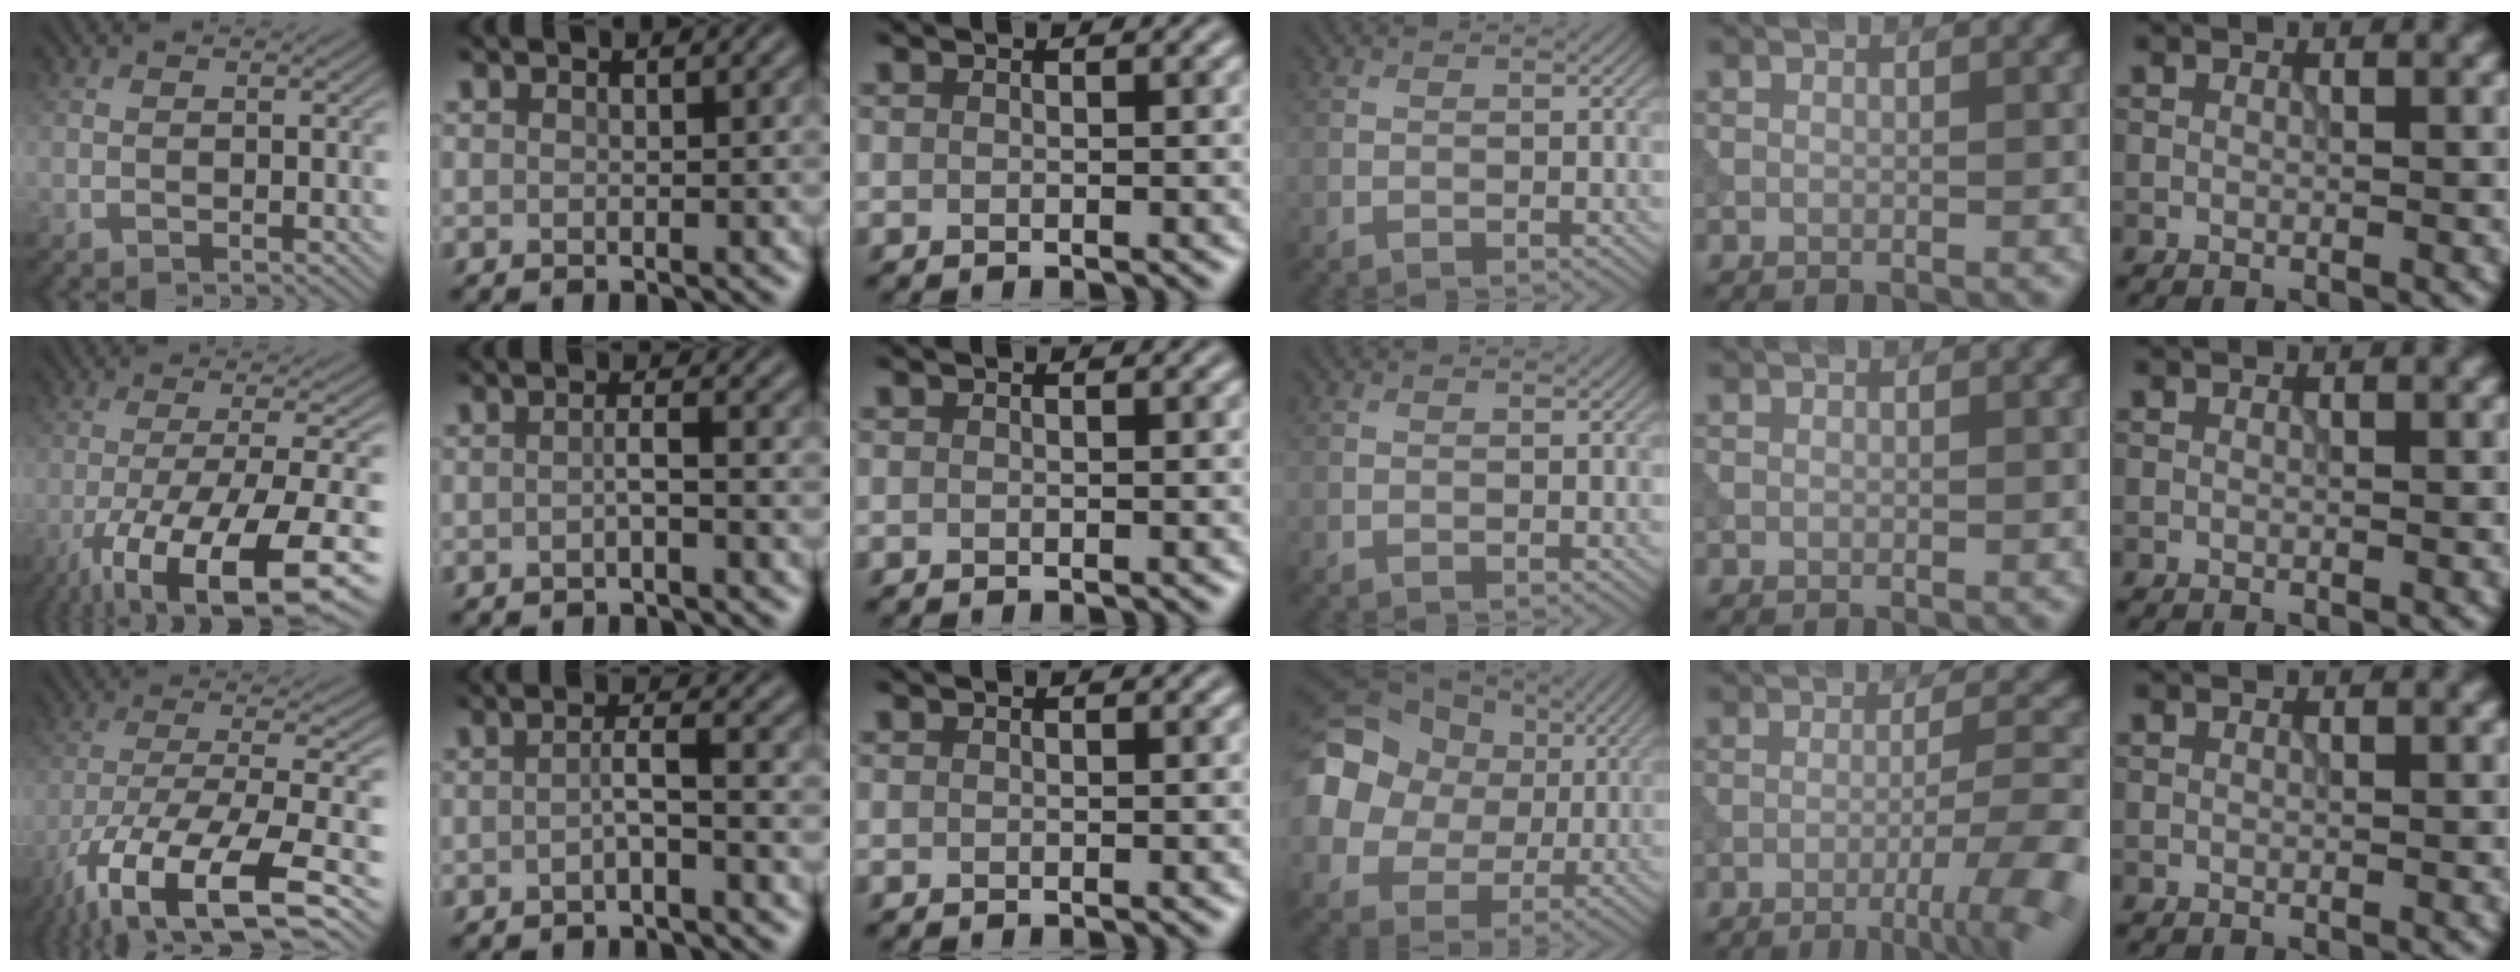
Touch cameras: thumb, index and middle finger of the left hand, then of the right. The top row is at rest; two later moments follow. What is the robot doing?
{"motion": "extract", "object": "tissue"}